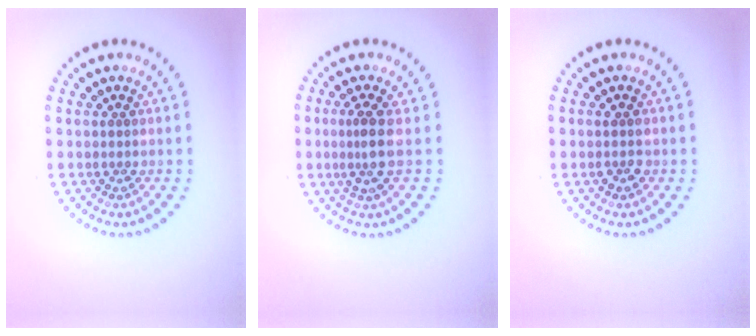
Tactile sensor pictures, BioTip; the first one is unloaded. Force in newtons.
{"total": 2.5, "press": 1.9, "slide": 1.6}
{"total": 1.4, "press": 1.4, "slide": 0.3}